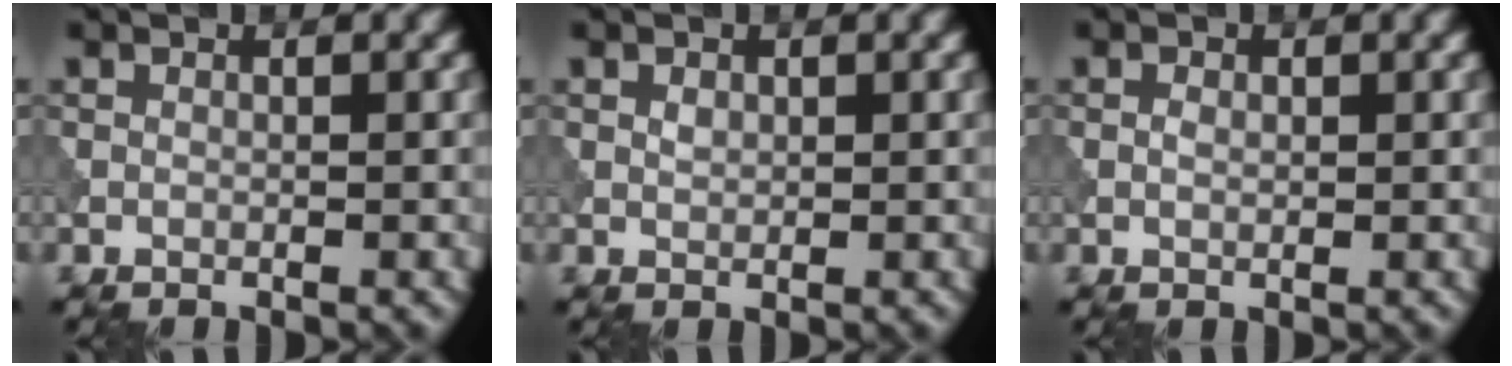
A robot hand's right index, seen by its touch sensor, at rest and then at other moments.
{"total": 0.7, "force": [0.2, 0.5, 0.4], "torque": [-0.010, -0.001, 0.005]}
{"total": 0.8, "force": [0.0, 0.5, 0.6], "torque": [-0.011, 0.000, 0.000]}